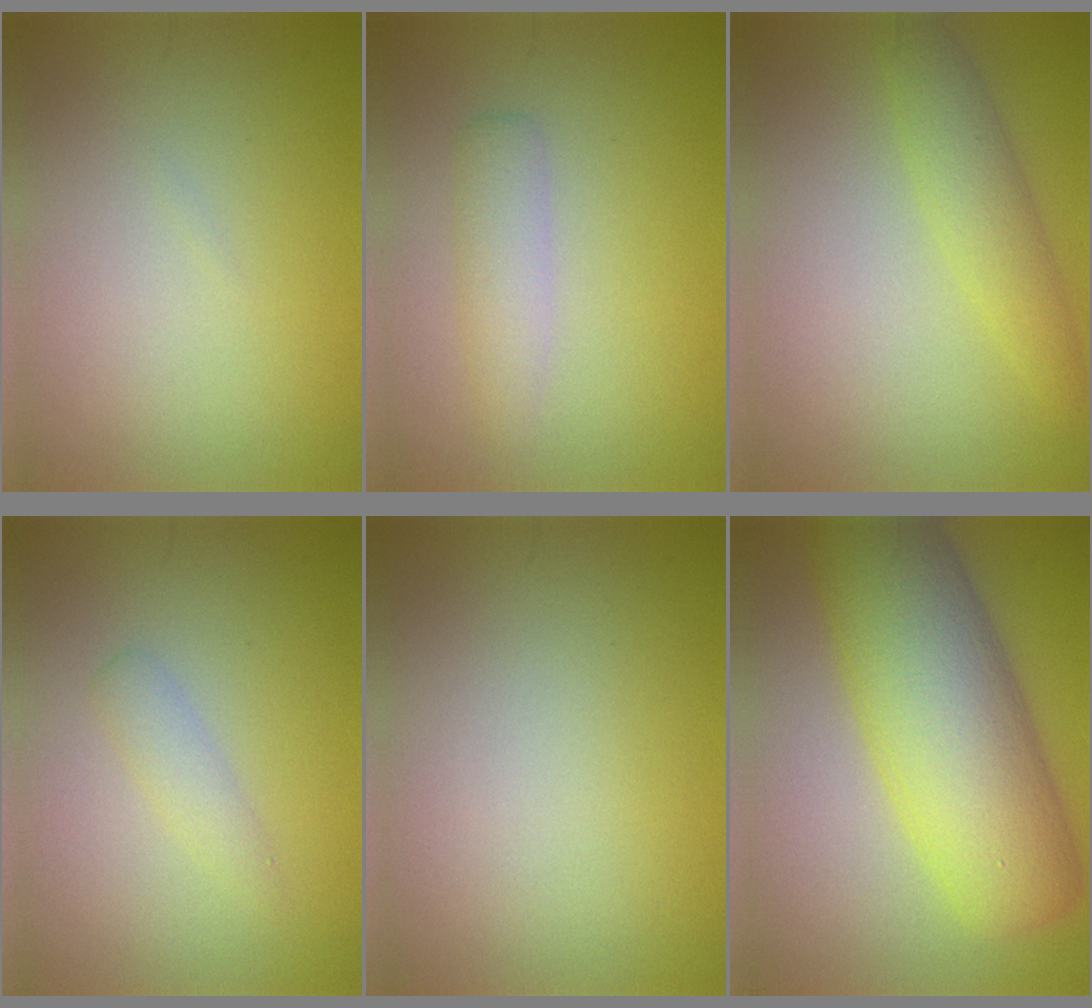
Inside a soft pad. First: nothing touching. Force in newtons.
{"total": 2.2, "press": 2.2, "slide": 0.0}
{"total": 3.0, "press": 3.0, "slide": 0.1}
{"total": 1.5, "press": 1.5, "slide": 0.1}
{"total": 0.0}
{"total": 11.8, "press": 11.8, "slide": 0.3}